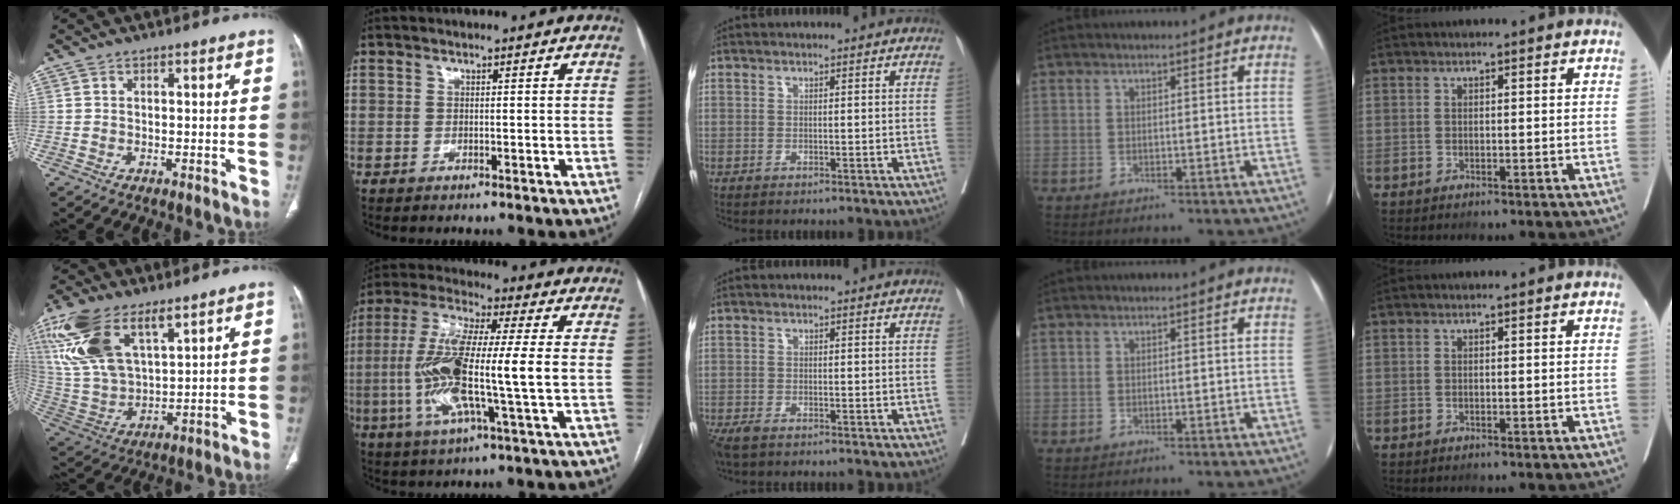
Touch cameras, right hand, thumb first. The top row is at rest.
{"thumb": {"total": 18.4, "force": [10.2, 8.4, 12.9], "torque": [-0.267, -0.023, 0.210]}, "index": {"total": 15.2, "force": [-1.7, 1.0, 15.1], "torque": [-0.312, 0.001, -0.037]}, "middle": {"total": 4.0, "force": [-3.0, 1.4, 2.3], "torque": [-0.044, -0.011, -0.050]}}